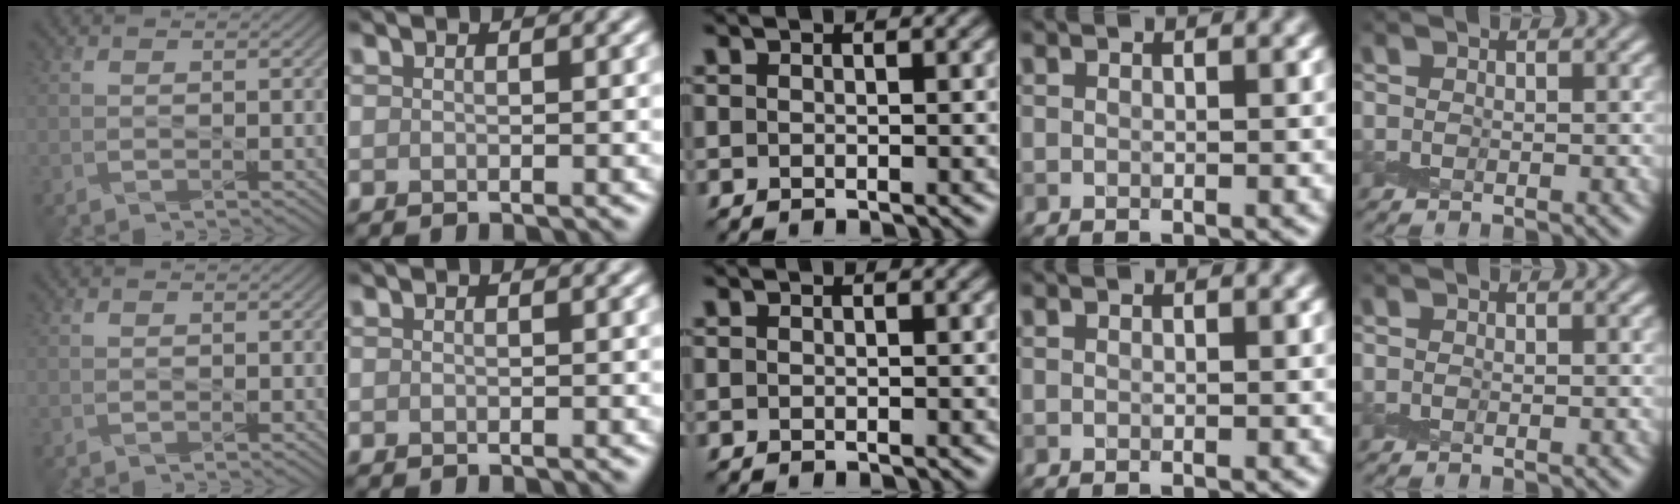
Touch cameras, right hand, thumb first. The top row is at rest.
{}